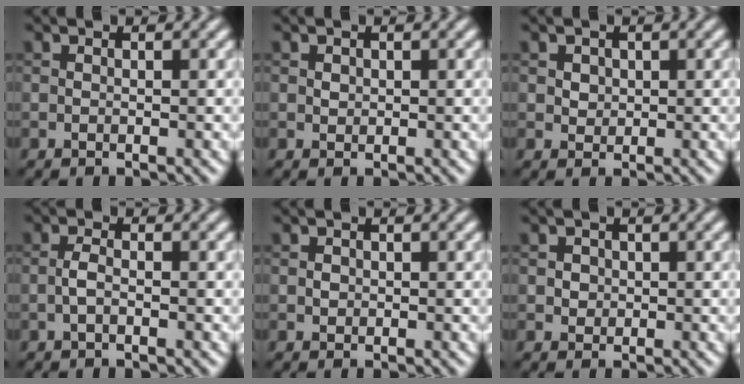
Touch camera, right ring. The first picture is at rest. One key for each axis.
{"total": 0.6, "fx": 0.2, "fy": 0.5, "fz": 0.2, "tx": -0.004, "ty": -0.002, "tz": 0.005}
{"total": 1.2, "fx": 0.5, "fy": 1.1, "fz": 0.4, "tx": -0.007, "ty": -0.001, "tz": 0.011}
{"total": 1.4, "fx": -0.5, "fy": 0.5, "fz": 1.2, "tx": -0.028, "ty": 0.001, "tz": -0.013}
{"total": 0.6, "fx": 0.0, "fy": 0.6, "fz": 0.2, "tx": -0.001, "ty": -0.003, "tz": 0.000}
{"total": 1.1, "fx": 0.2, "fy": 1.0, "fz": 0.3, "tx": 0.001, "ty": -0.001, "tz": 0.005}